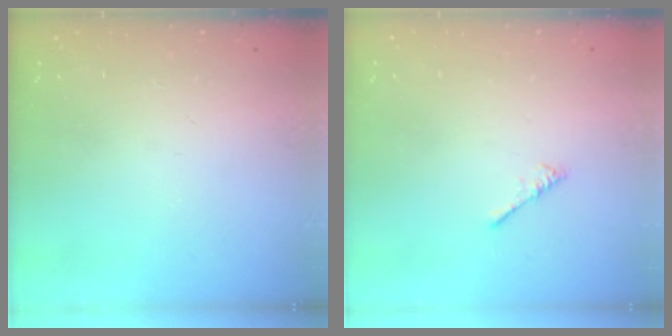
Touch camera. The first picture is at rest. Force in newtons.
{"total": 0.0}